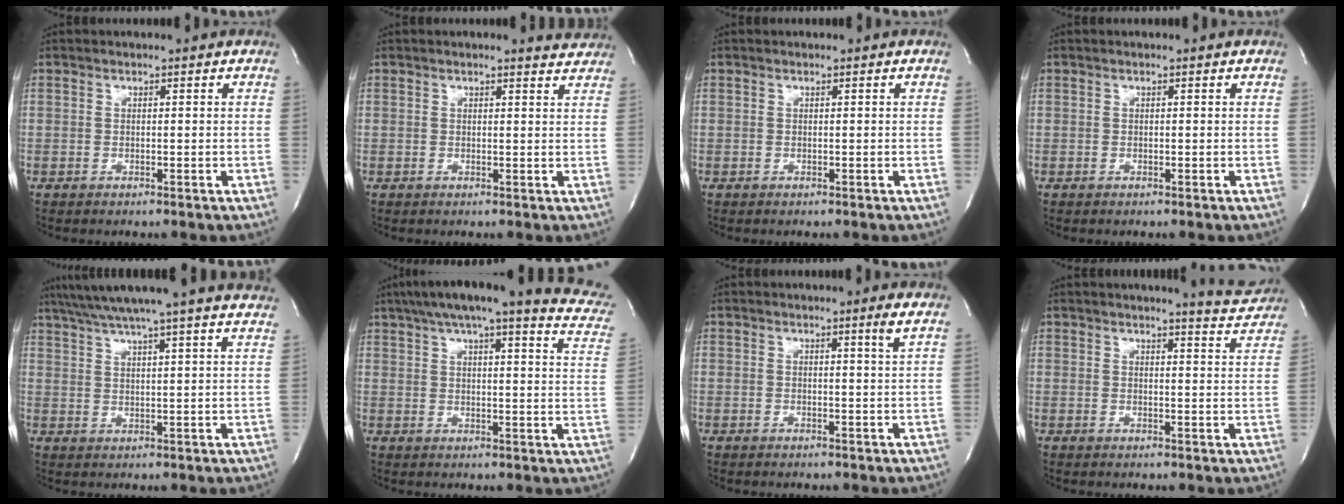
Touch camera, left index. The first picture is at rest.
{"total": 2.7, "force": [2.7, 0.2, 0.2], "torque": [-0.011, -0.014, 0.015]}
{"total": 0.0}
{"total": 0.0}
{"total": 21.3, "force": [18.8, -0.9, 10.0], "torque": [-0.174, -0.006, 0.245]}
{"total": 24.4, "force": [19.7, 2.9, 14.0], "torque": [-0.198, -0.008, 0.229]}
{"total": 1.6, "force": [0.9, -0.7, 1.1], "torque": [-0.030, -0.012, 0.019]}
{"total": 6.4, "force": [6.2, 0.0, 1.1], "torque": [-0.021, -0.026, 0.060]}